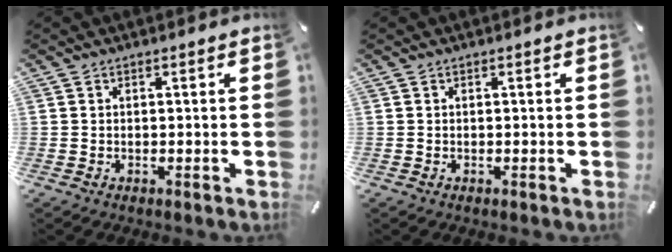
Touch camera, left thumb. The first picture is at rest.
{"total": 0.0}